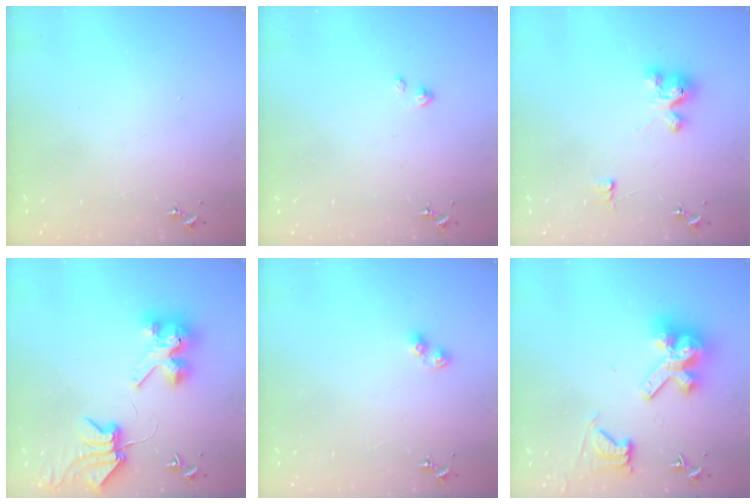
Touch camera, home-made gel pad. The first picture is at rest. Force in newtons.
{"total": 2.4, "press": 2.4, "slide": 0.3}
{"total": 4.2, "press": 4.2, "slide": 0.3}
{"total": 8.1, "press": 8.0, "slide": 1.1}
{"total": 3.9, "press": 3.9, "slide": 0.4}
{"total": 14.1, "press": 14.0, "slide": 1.7}